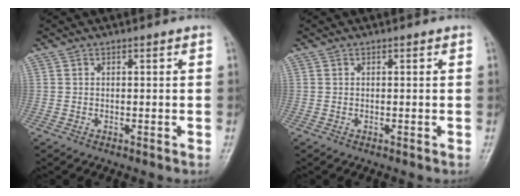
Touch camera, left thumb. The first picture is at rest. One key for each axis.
{"total": 0.0}